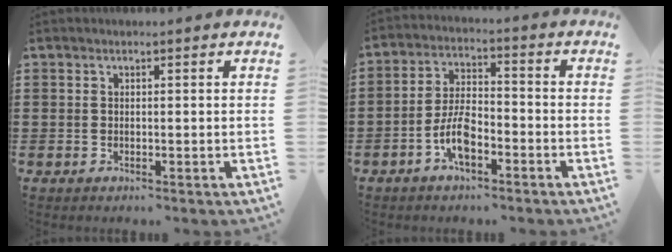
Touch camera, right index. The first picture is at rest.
{"total": 6.9, "force": [-3.3, 2.9, 5.3], "torque": [-0.122, 0.003, -0.067]}